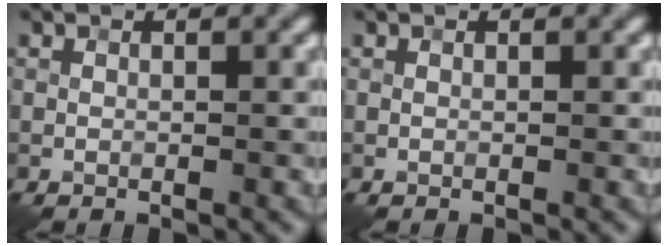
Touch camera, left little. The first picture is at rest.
{"total": 0.0}